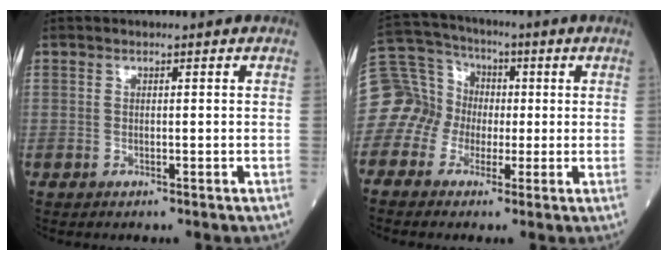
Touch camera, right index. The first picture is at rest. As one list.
[{"total": 10.5, "force": [-2.0, 10.2, 1.2], "torque": [-0.049, 0.066, -0.036]}]